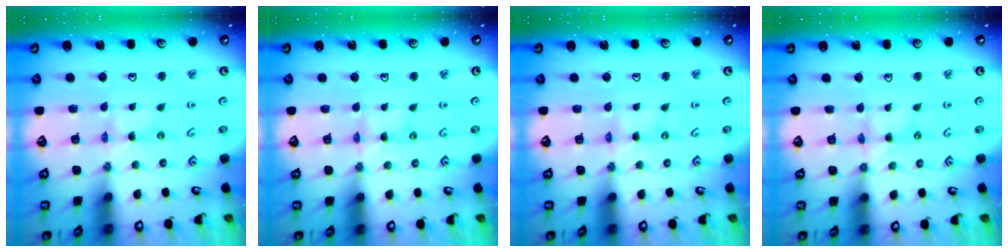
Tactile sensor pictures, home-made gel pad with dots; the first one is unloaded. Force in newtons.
{"total": 0.7, "press": 0.6, "slide": 0.2}
{"total": 0.0}
{"total": 1.6, "press": 1.6, "slide": 0.2}